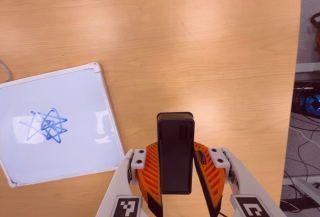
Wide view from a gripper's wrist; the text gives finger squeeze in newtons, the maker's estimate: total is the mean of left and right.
{"total": 5.4, "left": 5.0, "right": 5.8}